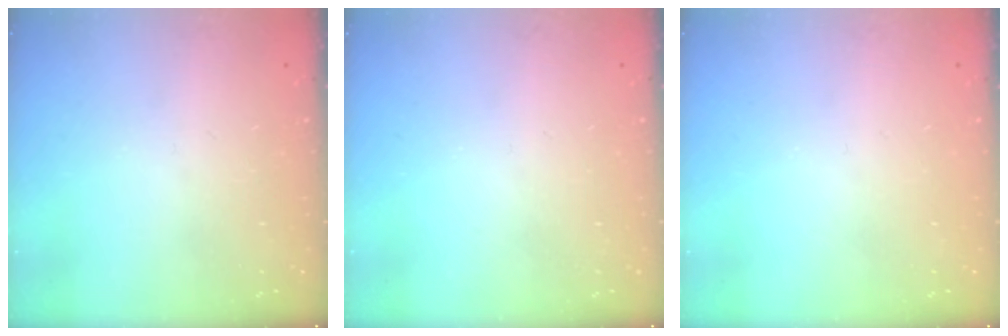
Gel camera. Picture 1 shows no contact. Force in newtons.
{"total": 0.0}
{"total": 0.0}